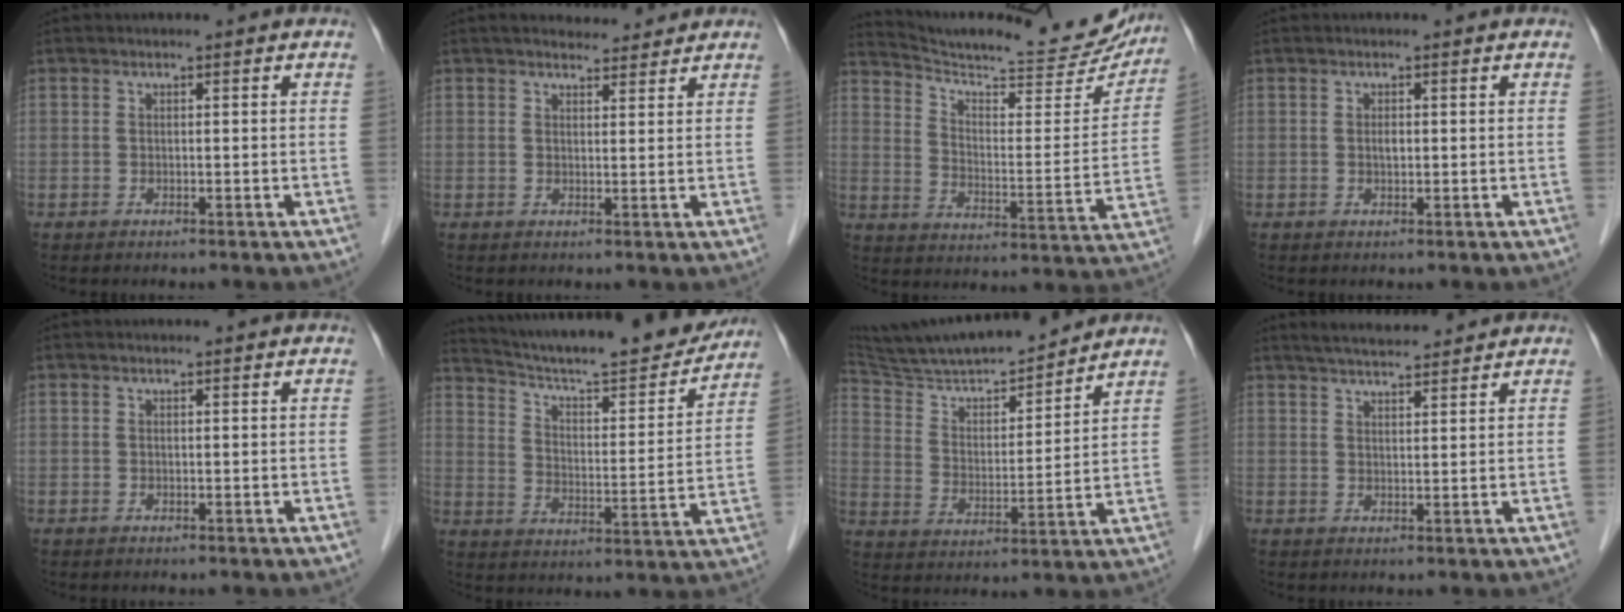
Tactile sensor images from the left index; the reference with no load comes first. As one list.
[{"total": 4.1, "force": [3.7, 1.2, 1.2], "torque": [-0.011, 0.008, 0.045]}, {"total": 23.0, "force": [21.2, 3.2, 8.4], "torque": [-0.124, -0.055, 0.276]}, {"total": 1.2, "force": [-1.0, 0.3, 0.6], "torque": [-0.009, -0.006, -0.018]}, {"total": 1.1, "force": [-1.1, -0.1, -0.1], "torque": [0.004, -0.006, -0.019]}, {"total": 21.1, "force": [19.3, 2.3, 8.3], "torque": [-0.134, -0.030, 0.269]}, {"total": 16.6, "force": [15.2, 1.5, 6.4], "torque": [-0.114, -0.001, 0.257]}, {"total": 5.4, "force": [5.0, 0.5, 2.0], "torque": [-0.036, 0.018, 0.078]}]